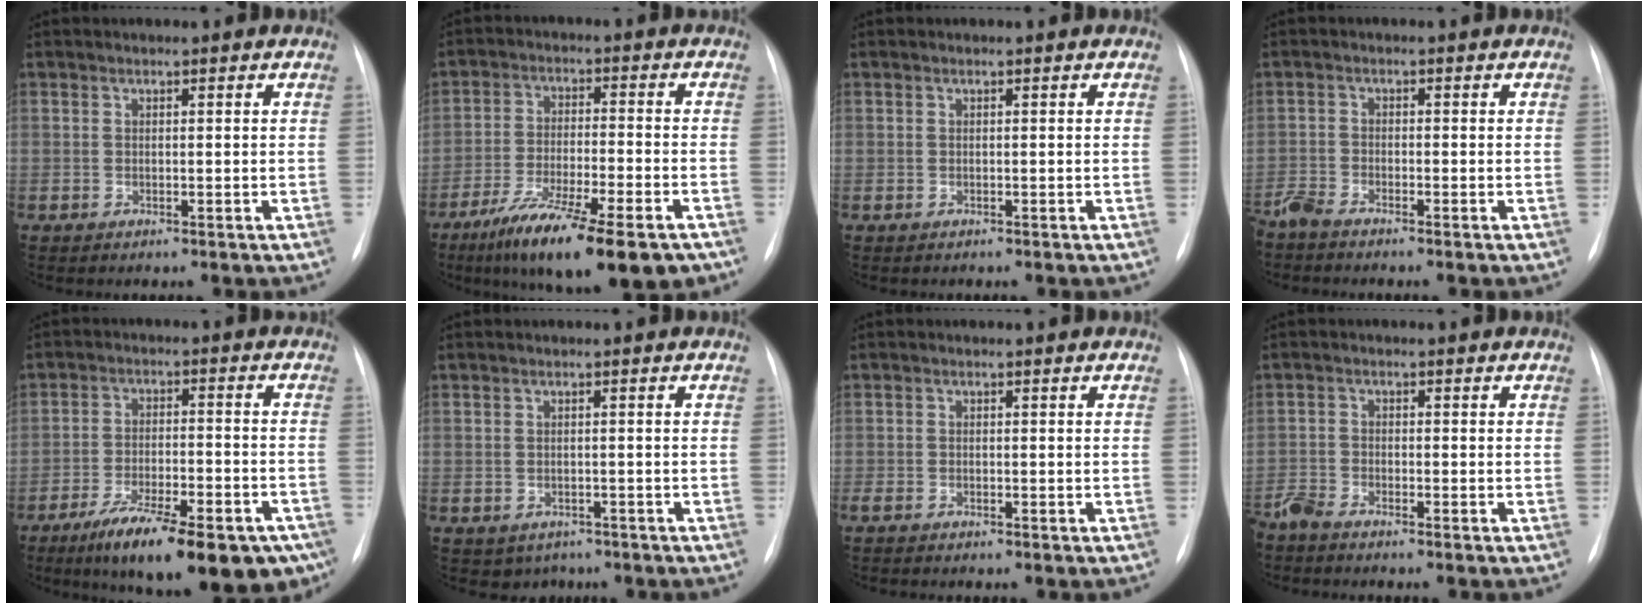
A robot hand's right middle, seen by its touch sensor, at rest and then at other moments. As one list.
[{"total": 17.9, "force": [-12.1, 3.1, 12.8], "torque": [-0.174, -0.032, -0.195]}, {"total": 0.0}, {"total": 3.1, "force": [-2.9, 0.0, 1.0], "torque": [-0.024, -0.012, -0.062]}, {"total": 20.2, "force": [-13.4, 5.8, 13.9], "torque": [-0.153, 0.001, -0.198]}, {"total": 2.8, "force": [-1.8, 2.0, 0.6], "torque": [-0.003, 0.005, -0.020]}, {"total": 1.3, "force": [-1.1, 0.2, 0.7], "torque": [-0.011, -0.003, -0.014]}, {"total": 3.2, "force": [-3.0, 0.0, 0.9], "torque": [-0.021, -0.013, -0.064]}]